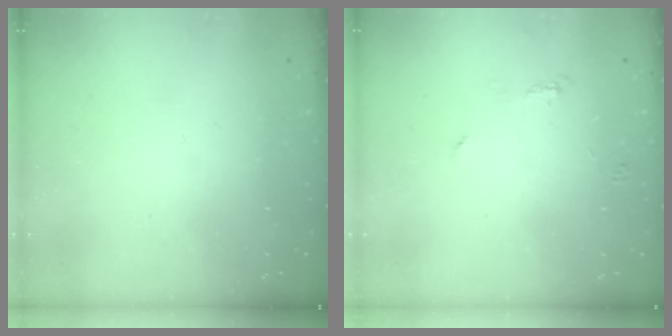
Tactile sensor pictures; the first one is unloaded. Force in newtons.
{"total": 5.6, "press": 5.6, "slide": 0.4}